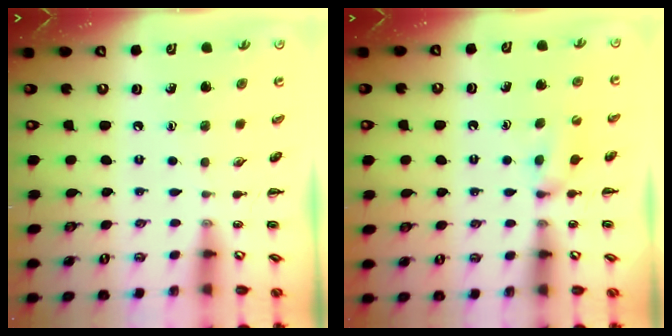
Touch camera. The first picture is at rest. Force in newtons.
{"total": 5.1, "press": 4.9, "slide": 1.6}